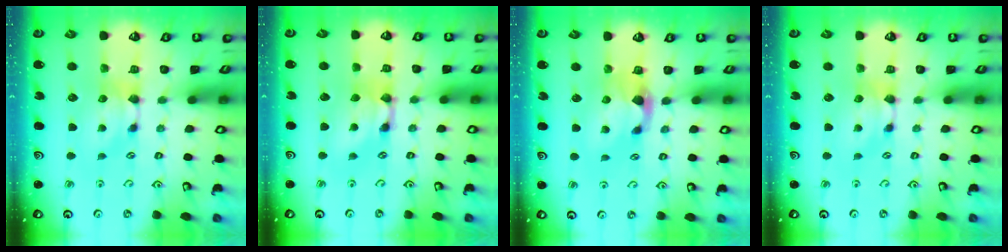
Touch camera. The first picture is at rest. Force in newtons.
{"total": 3.4, "press": 3.4, "slide": 0.3}
{"total": 2.1, "press": 1.7, "slide": 1.2}
{"total": 0.0}